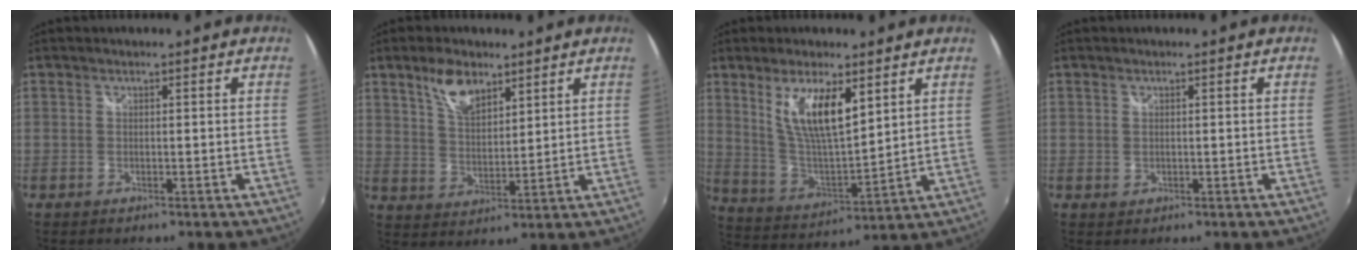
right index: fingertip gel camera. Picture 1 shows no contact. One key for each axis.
{"total": 7.7, "fx": 5.1, "fy": 3.7, "fz": 4.5, "tx": -0.079, "ty": 0.006, "tz": 0.096}
{"total": 12.3, "fx": 6.0, "fy": 3.8, "fz": 10.1, "tx": -0.183, "ty": -0.006, "tz": 0.125}
{"total": 0.9, "fx": 0.1, "fy": 0.7, "fz": 0.6, "tx": -0.011, "ty": -0.002, "tz": 0.001}